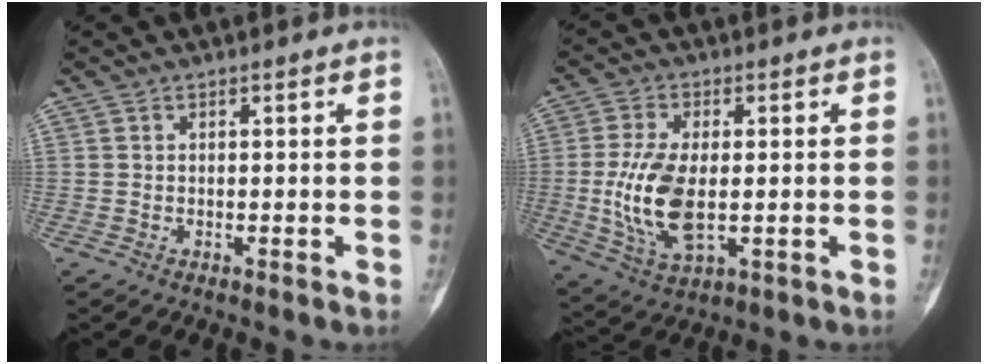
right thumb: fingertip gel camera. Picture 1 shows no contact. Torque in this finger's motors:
{"motor_torque": [1.45, 1.48, 1.00, -0.75, 0.36]}